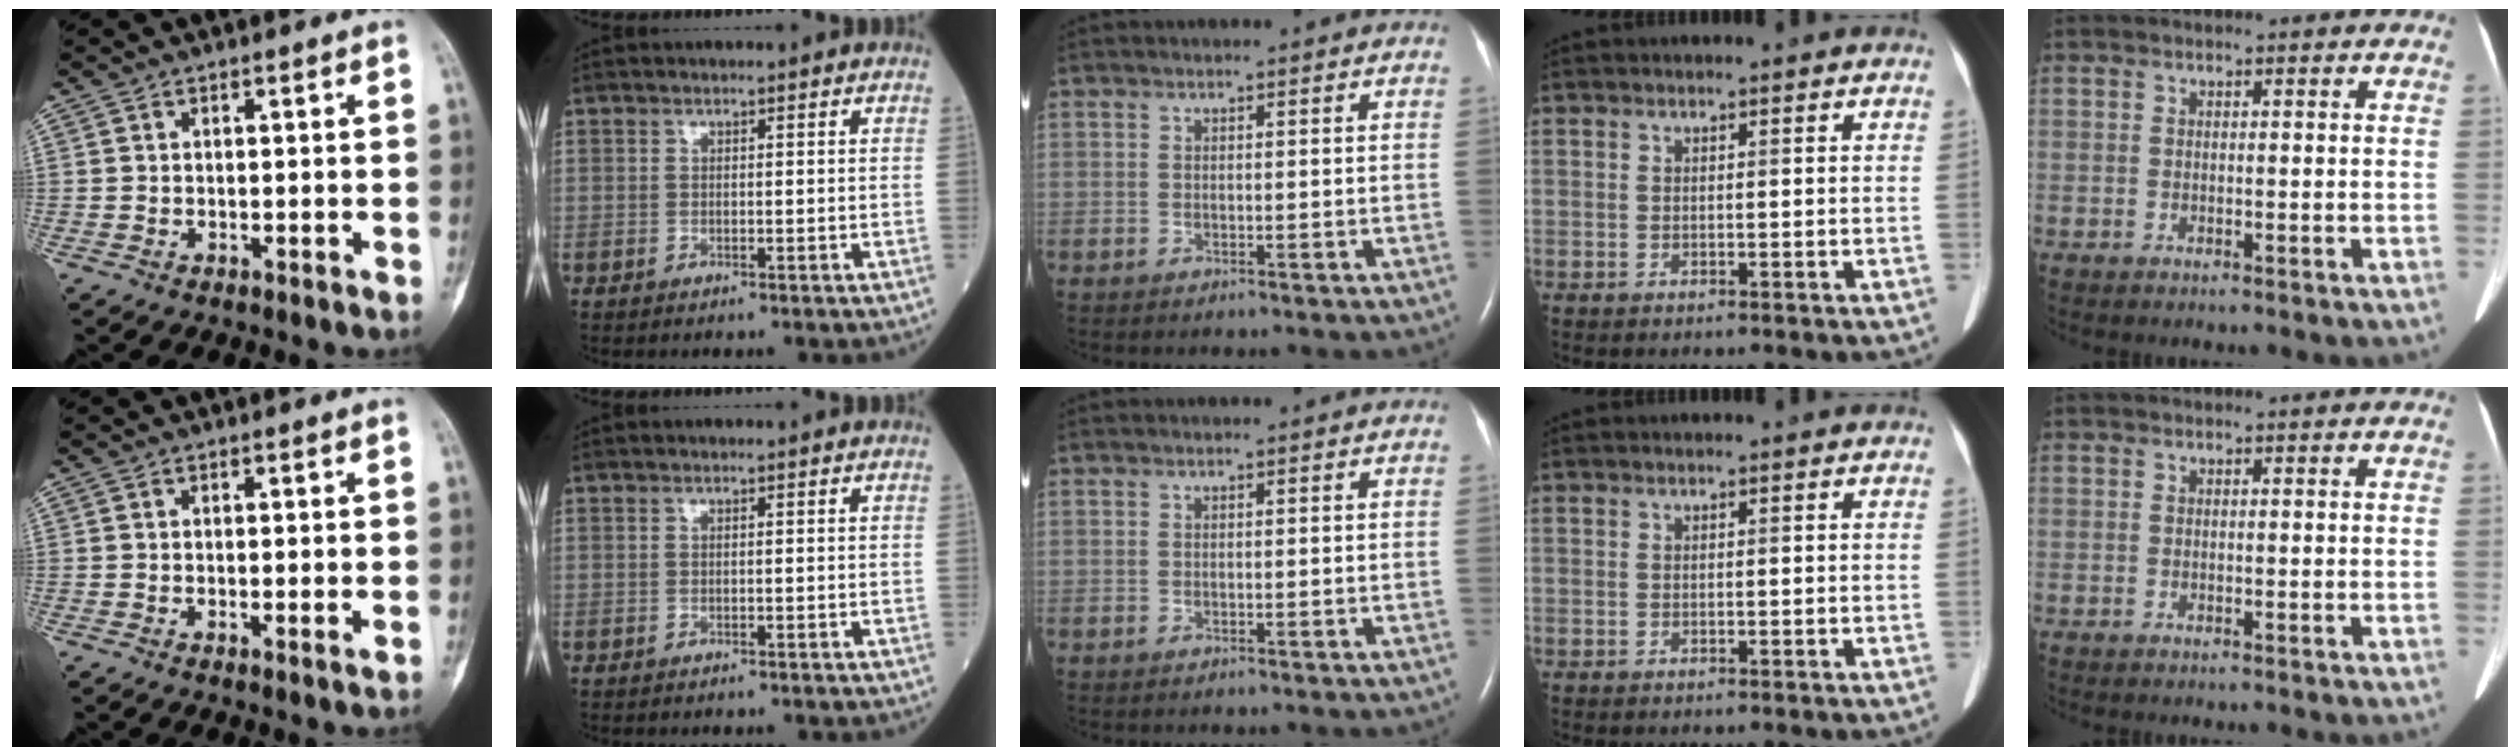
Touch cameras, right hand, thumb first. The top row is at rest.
{"thumb": {"total": 1.5, "force": [-0.1, 0.2, 1.5], "torque": [-0.023, -0.005, -0.004]}}